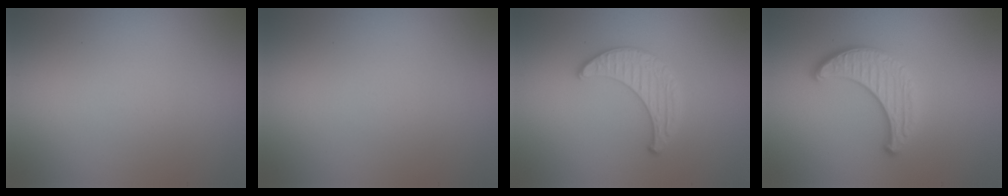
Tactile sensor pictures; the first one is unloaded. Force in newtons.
{"total": 0.0}
{"total": 2.0, "press": 2.0, "slide": 0.1}
{"total": 3.8, "press": 2.9, "slide": 2.4}